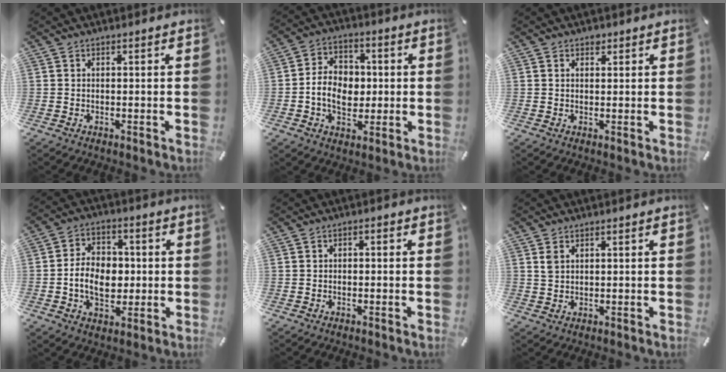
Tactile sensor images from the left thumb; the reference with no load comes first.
{"total": 9.4, "force": [-1.0, 7.6, 5.5], "torque": [-0.094, 0.015, -0.017]}
{"total": 1.4, "force": [0.9, 0.9, 0.4], "torque": [-0.001, 0.000, 0.015]}
{"total": 10.7, "force": [-0.9, 7.9, 7.1], "torque": [-0.126, 0.012, -0.016]}
{"total": 0.8, "force": [-0.5, 0.5, 0.4], "torque": [-0.008, 0.003, -0.011]}
{"total": 1.9, "force": [1.1, 1.4, 0.8], "torque": [-0.017, 0.003, 0.021]}